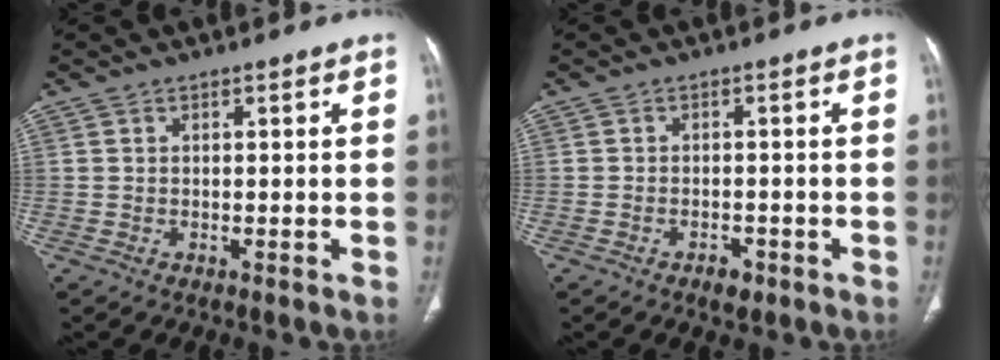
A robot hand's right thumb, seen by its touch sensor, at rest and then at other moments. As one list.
[{"total": 2.2, "force": [-1.4, 1.2, 1.2], "torque": [-0.015, 0.004, -0.018]}]